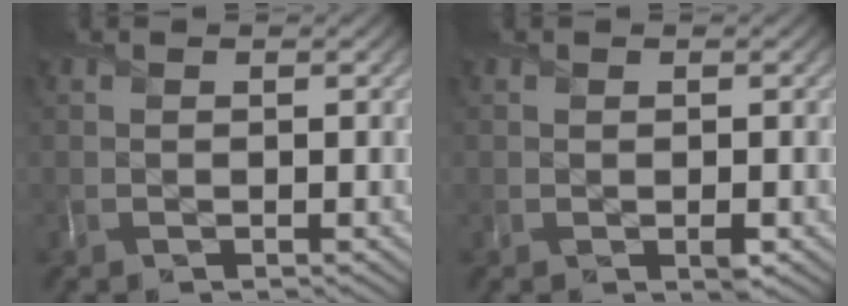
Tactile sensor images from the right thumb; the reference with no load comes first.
{"total": 0.7, "force": [-0.2, 0.3, 0.6], "torque": [-0.010, -0.004, -0.003]}